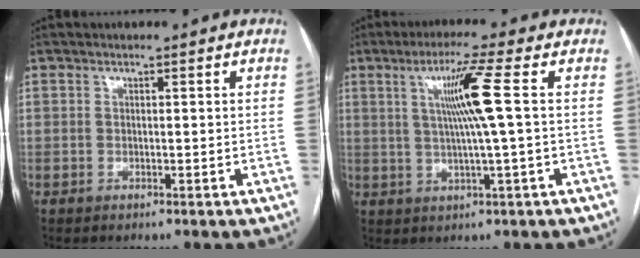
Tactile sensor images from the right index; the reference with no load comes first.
{"total": 8.1, "force": [1.6, -1.6, 7.8], "torque": [-0.139, 0.004, 0.036]}